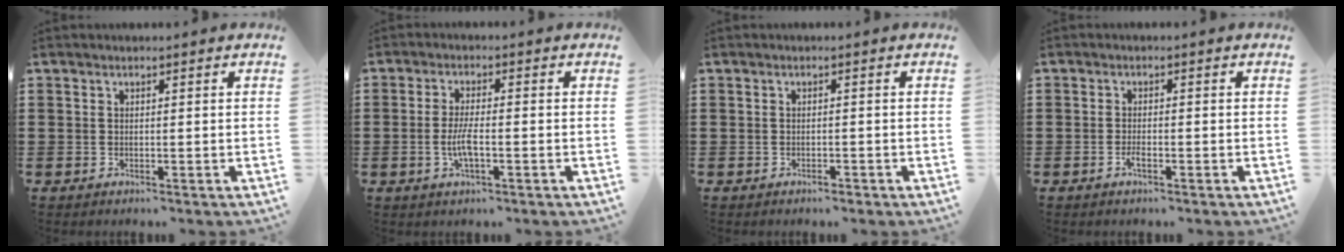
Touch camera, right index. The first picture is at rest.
{"total": 4.3, "force": [-1.0, 1.1, 4.1], "torque": [-0.091, -0.005, -0.026]}
{"total": 0.8, "force": [-0.7, 0.2, 0.3], "torque": [-0.011, -0.004, -0.012]}
{"total": 1.6, "force": [-0.9, 0.3, 1.2], "torque": [-0.032, -0.005, -0.018]}